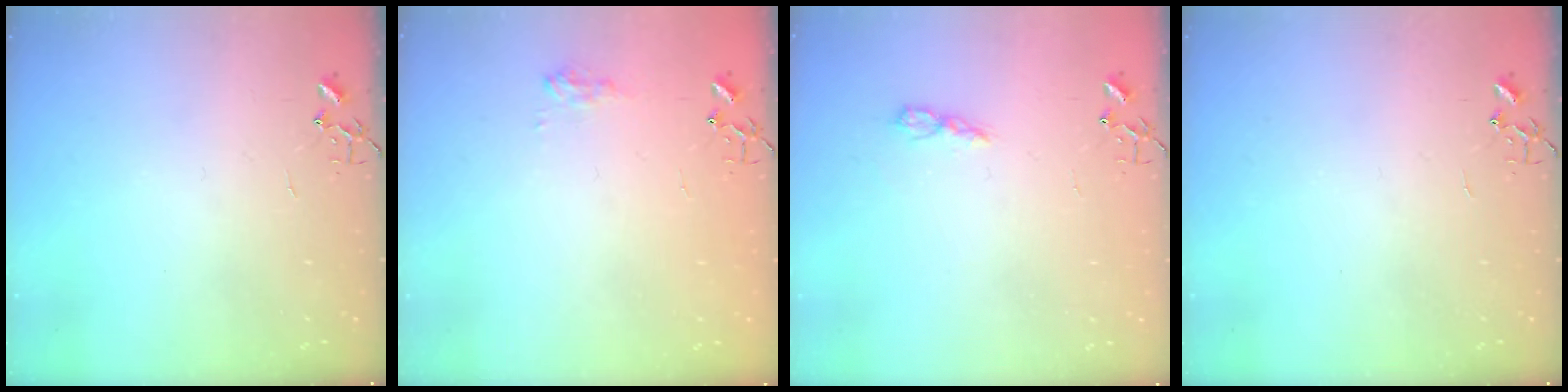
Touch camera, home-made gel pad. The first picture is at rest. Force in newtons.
{"total": 7.8, "press": 7.8, "slide": 0.7}
{"total": 5.0, "press": 5.0, "slide": 0.6}
{"total": 0.0}